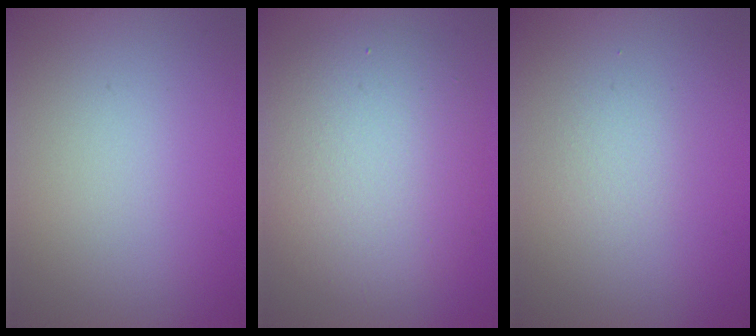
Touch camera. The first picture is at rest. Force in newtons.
{"total": 7.3, "press": 7.3, "slide": 0.5}
{"total": 1.1, "press": 1.1, "slide": 0.1}